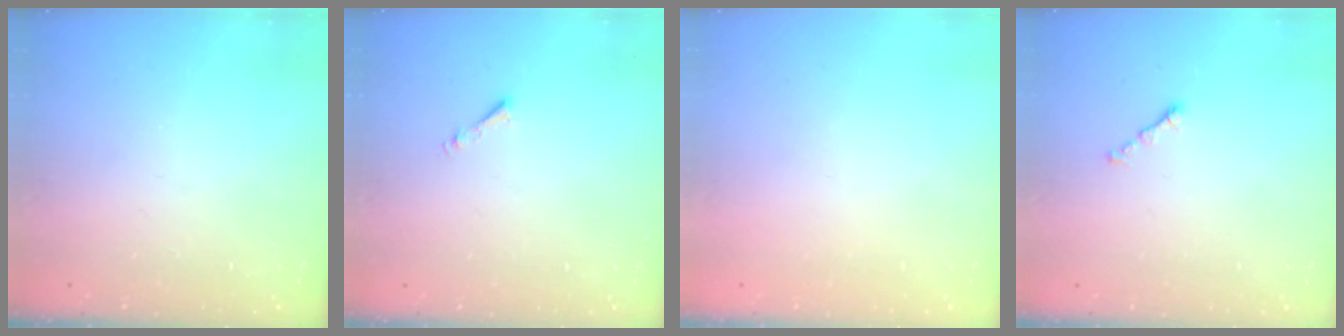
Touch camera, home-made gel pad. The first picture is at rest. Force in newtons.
{"total": 0.8, "press": 0.7, "slide": 0.3}
{"total": 1.6, "press": 1.6, "slide": 0.2}
{"total": 0.8, "press": 0.6, "slide": 0.4}